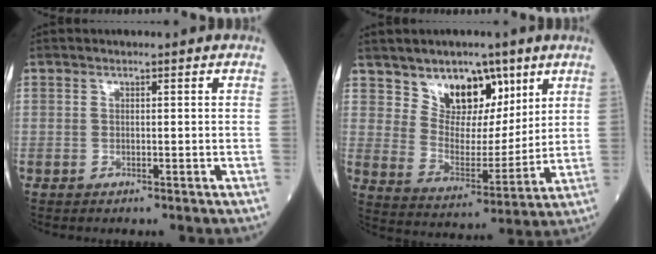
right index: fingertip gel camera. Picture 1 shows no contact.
{"total": 10.5, "force": [6.5, 6.1, 5.5], "torque": [-0.093, 0.005, 0.124]}